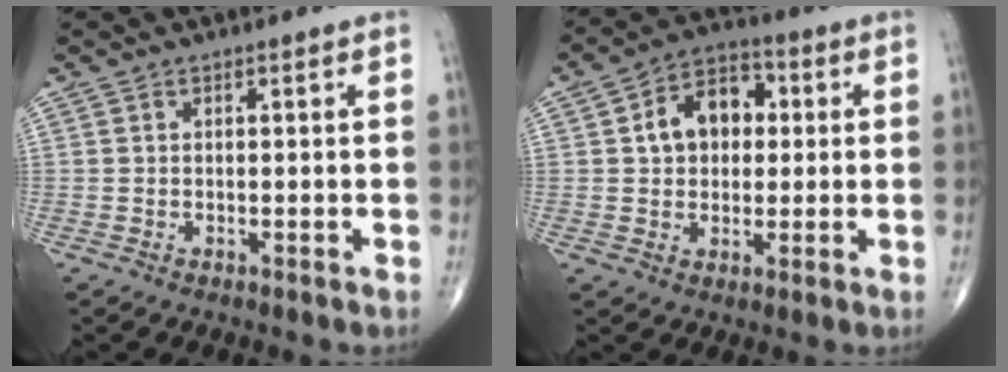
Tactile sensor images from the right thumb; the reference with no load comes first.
{"total": 8.3, "force": [1.1, 6.2, 5.4], "torque": [-0.052, 0.018, 0.010]}